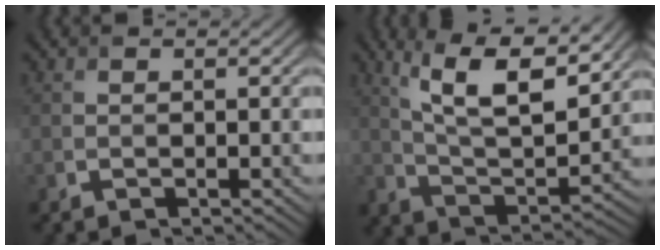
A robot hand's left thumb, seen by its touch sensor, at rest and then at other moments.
{"total": 13.0, "force": [7.6, 4.8, 9.5], "torque": [-0.185, 0.001, 0.128]}